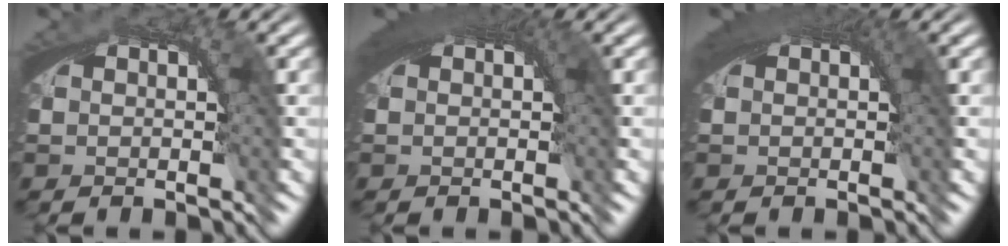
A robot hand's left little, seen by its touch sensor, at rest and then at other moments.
{"total": 2.9, "force": [0.7, 1.6, 2.3], "torque": [-0.037, -0.005, 0.012]}
{"total": 2.4, "force": [0.7, 1.4, 1.9], "torque": [-0.030, -0.005, 0.011]}